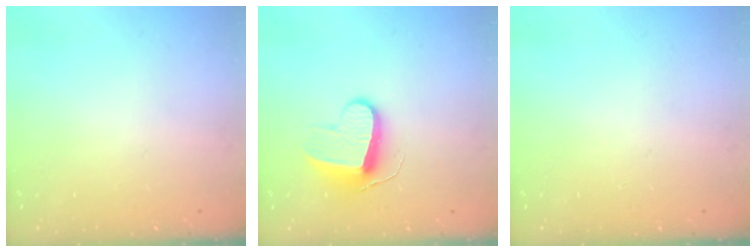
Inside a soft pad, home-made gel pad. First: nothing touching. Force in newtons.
{"total": 9.9, "press": 9.8, "slide": 0.6}
{"total": 0.0}